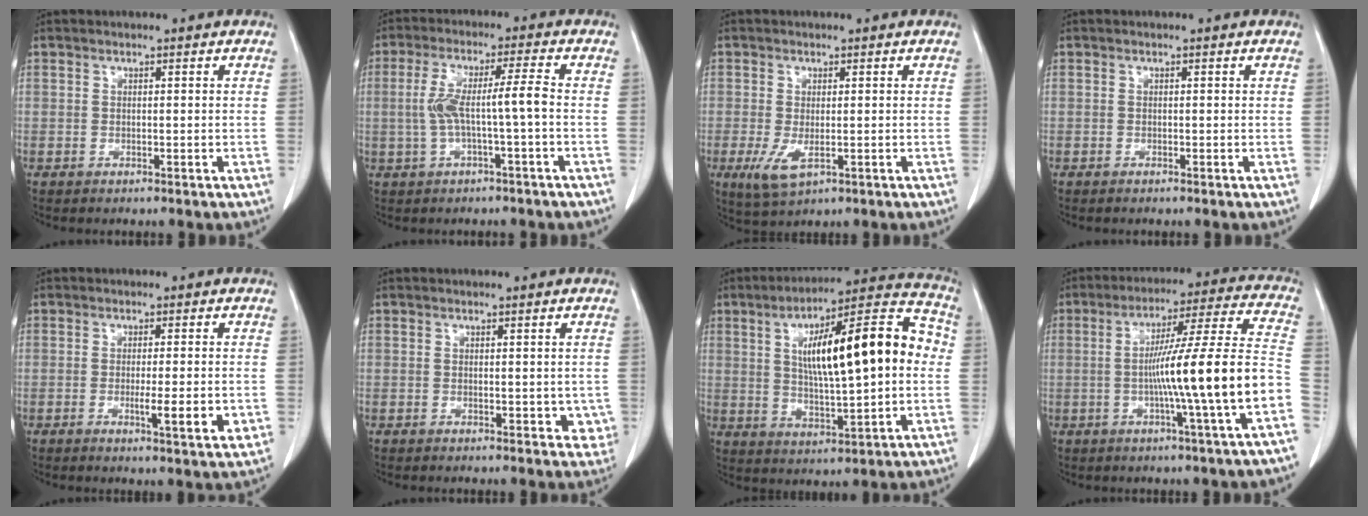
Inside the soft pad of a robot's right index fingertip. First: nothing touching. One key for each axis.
{"total": 7.0, "fx": -0.8, "fy": -0.1, "fz": 6.9, "tx": -0.142, "ty": 0.023, "tz": -0.010}
{"total": 4.3, "fx": -1.2, "fy": 2.1, "fz": 3.6, "tx": -0.074, "ty": -0.011, "tz": -0.012}
{"total": 0.0}
{"total": 5.7, "fx": -1.4, "fy": 0.6, "fz": 5.5, "tx": -0.079, "ty": -0.009, "tz": -0.016}
{"total": 3.5, "fx": -0.3, "fy": 2.1, "fz": 2.9, "tx": -0.014, "ty": -0.002, "tz": 0.000}
{"total": 20.2, "fx": 2.7, "fy": 4.1, "fz": 19.6, "tx": -0.301, "ty": 0.039, "tz": 0.040}
{"total": 17.3, "fx": -3.9, "fy": -1.7, "fz": 16.8, "tx": -0.255, "ty": 0.008, "tz": -0.066}